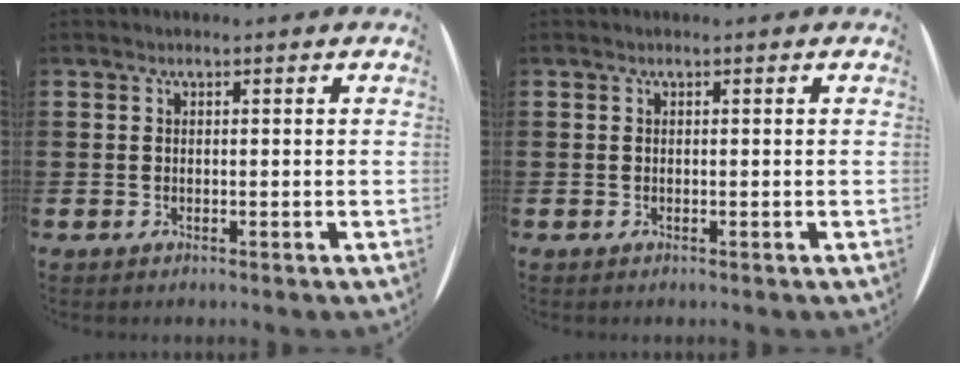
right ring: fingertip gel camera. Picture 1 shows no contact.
{"total": 0.0}